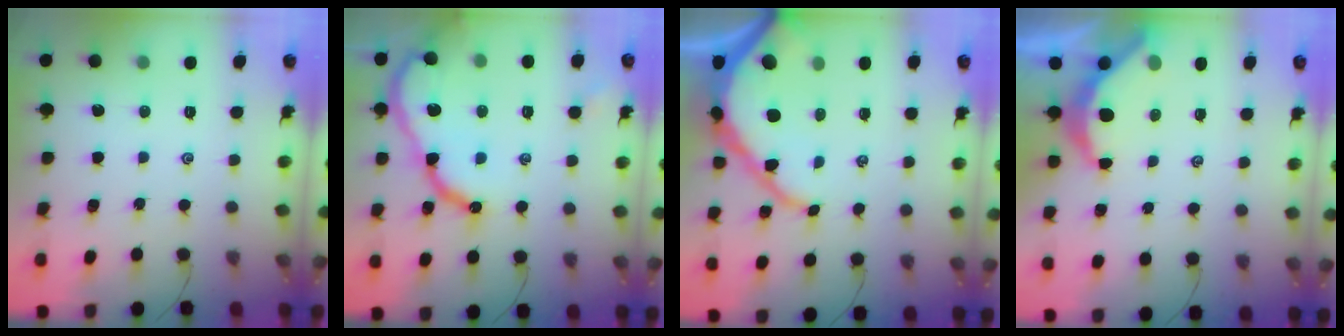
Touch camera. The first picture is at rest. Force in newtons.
{"total": 15.1, "press": 15.1, "slide": 1.6}
{"total": 14.1, "press": 14.1, "slide": 1.5}
{"total": 6.3, "press": 6.3, "slide": 0.5}